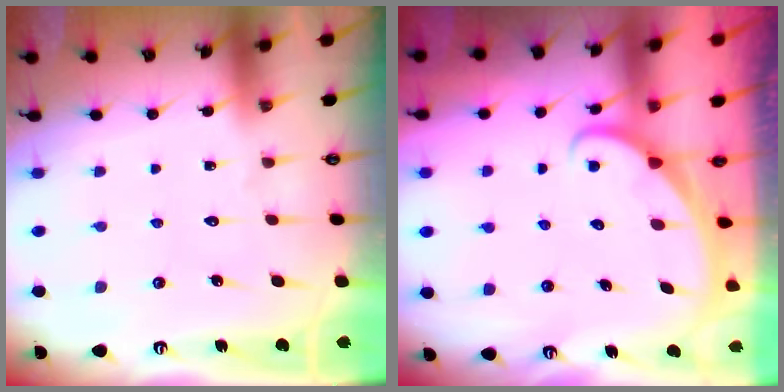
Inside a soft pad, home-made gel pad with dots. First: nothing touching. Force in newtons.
{"total": 2.0, "press": 2.0, "slide": 0.1}